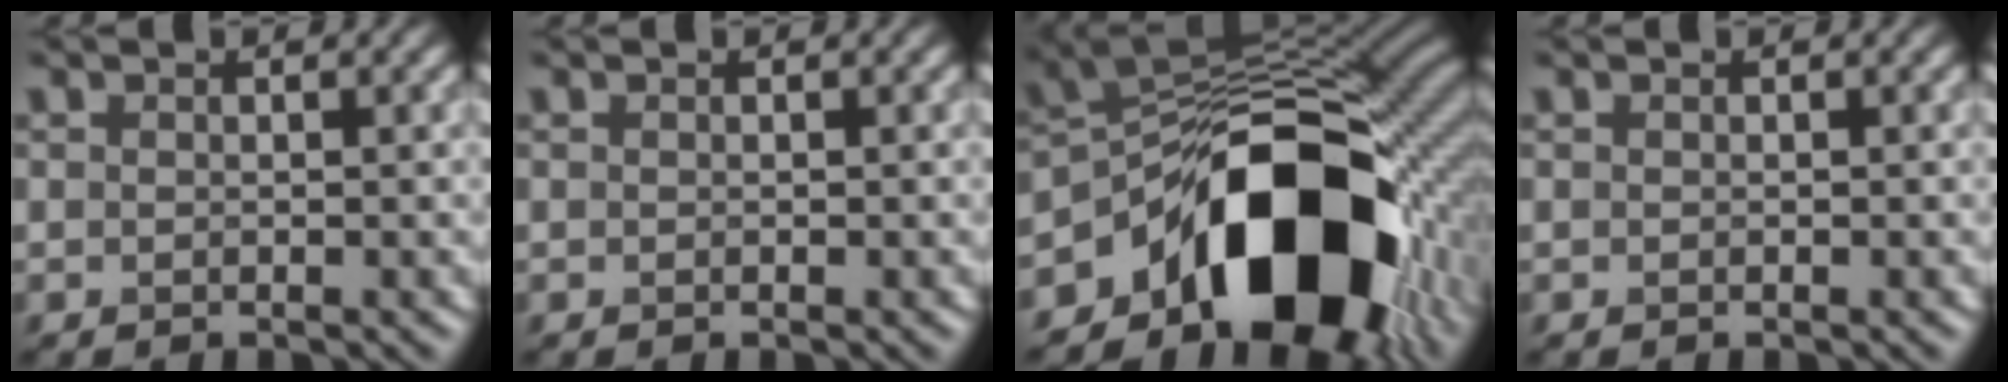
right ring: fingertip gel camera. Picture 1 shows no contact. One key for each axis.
{"total": 0.0}
{"total": 14.6, "fx": -7.2, "fy": 8.2, "fz": 9.7, "tx": -0.112, "ty": -0.002, "tz": -0.125}
{"total": 0.0}